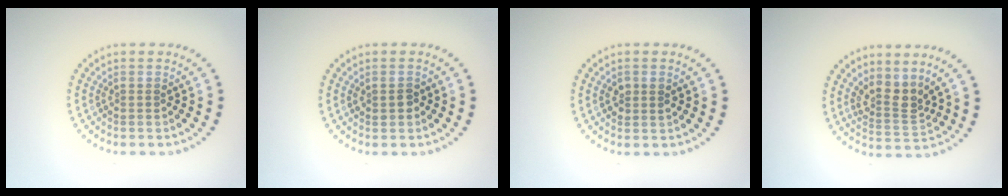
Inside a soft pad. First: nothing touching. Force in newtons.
{"total": 1.2, "press": 1.2, "slide": 0.0}
{"total": 1.4, "press": 1.3, "slide": 0.3}
{"total": 2.8, "press": 2.0, "slide": 2.0}